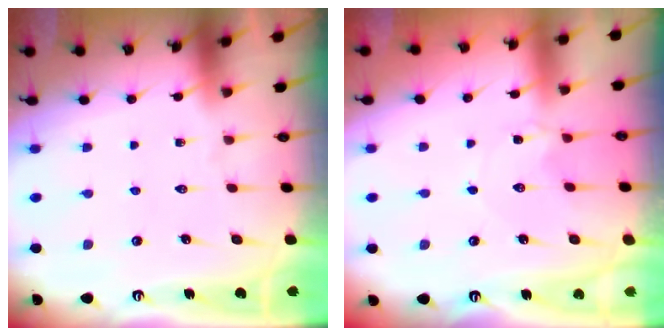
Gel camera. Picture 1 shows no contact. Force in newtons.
{"total": 1.8, "press": 1.8, "slide": 0.3}